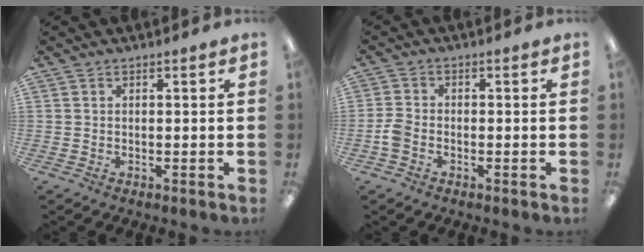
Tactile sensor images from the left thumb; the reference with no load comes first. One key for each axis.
{"total": 3.5, "fx": -1.4, "fy": 2.4, "fz": 2.1, "tx": -0.040, "ty": 0.007, "tz": -0.025}